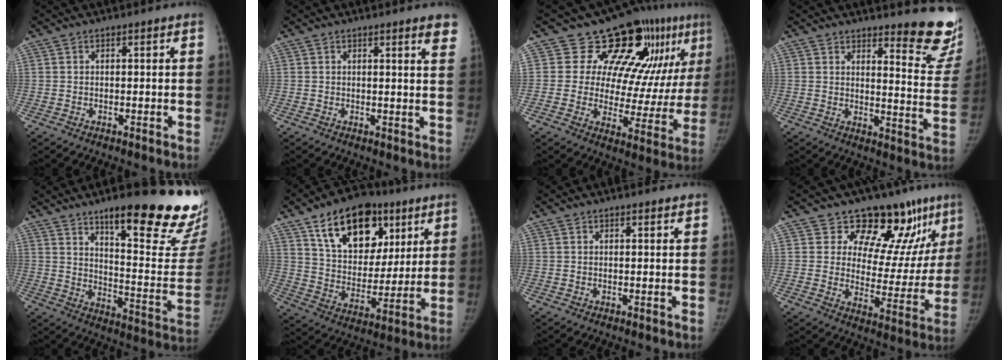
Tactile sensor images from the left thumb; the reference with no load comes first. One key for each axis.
{"total": 4.5, "fx": 3.4, "fy": 0.5, "fz": 2.9, "tx": -0.022, "ty": -0.014, "tz": 0.029}
{"total": 19.0, "fx": 10.6, "fy": 9.3, "fz": 12.8, "tx": -0.101, "ty": -0.048, "tz": 0.138}
{"total": 14.6, "fx": 12.2, "fy": 3.3, "fz": 7.2, "tx": -0.048, "ty": -0.123, "tz": 0.136}
{"total": 26.6, "fx": 18.5, "fy": 6.2, "fz": 18.0, "tx": -0.197, "ty": -0.116, "tz": 0.253}
{"total": 21.4, "fx": 11.0, "fy": 13.4, "fz": 12.5, "tx": -0.154, "ty": -0.031, "tz": 0.184}
{"total": 1.2, "fx": 1.0, "fy": 0.4, "fz": 0.5, "tx": -0.002, "ty": -0.002, "tz": 0.013}
{"total": 16.3, "fx": 11.5, "fy": 8.0, "fz": 8.2, "tx": -0.042, "ty": -0.080, "tz": 0.154}